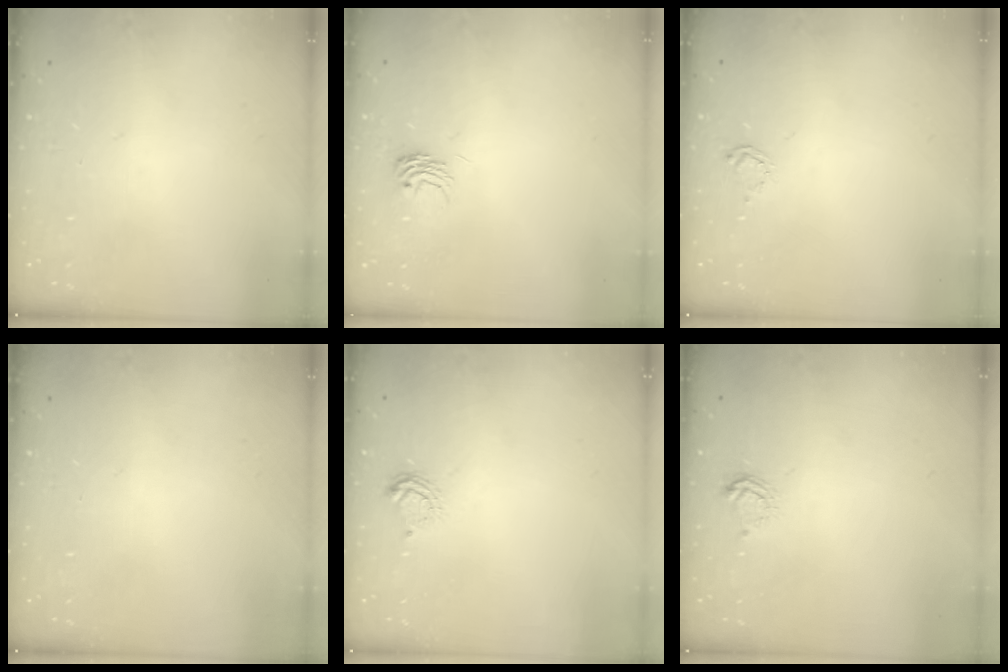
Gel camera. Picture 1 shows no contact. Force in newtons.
{"total": 4.2, "press": 4.2, "slide": 0.2}
{"total": 2.7, "press": 2.7, "slide": 0.4}
{"total": 0.0}
{"total": 4.7, "press": 4.7, "slide": 0.5}
{"total": 4.0, "press": 4.0, "slide": 0.4}